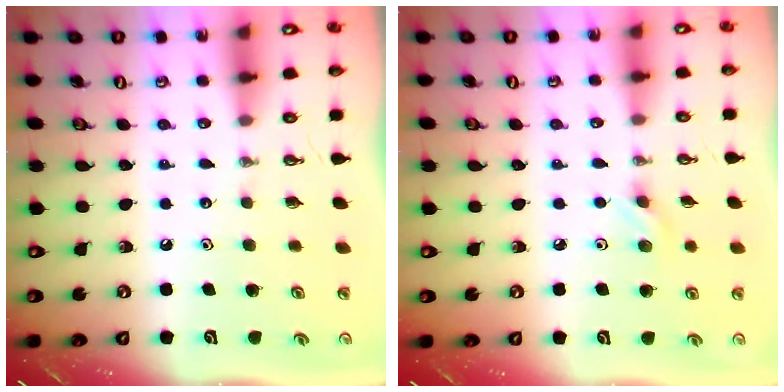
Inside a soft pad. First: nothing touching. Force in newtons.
{"total": 5.7, "press": 5.5, "slide": 1.6}